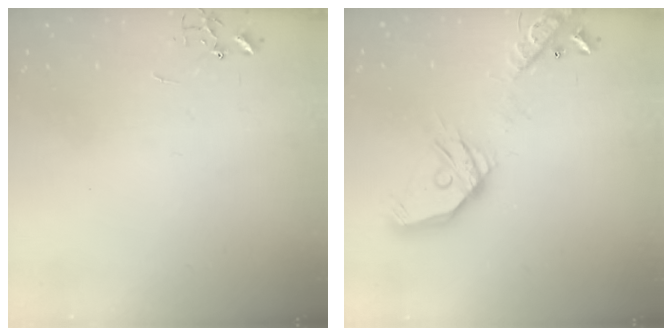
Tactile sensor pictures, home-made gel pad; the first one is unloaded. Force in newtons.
{"total": 18.8, "press": 18.6, "slide": 3.0}